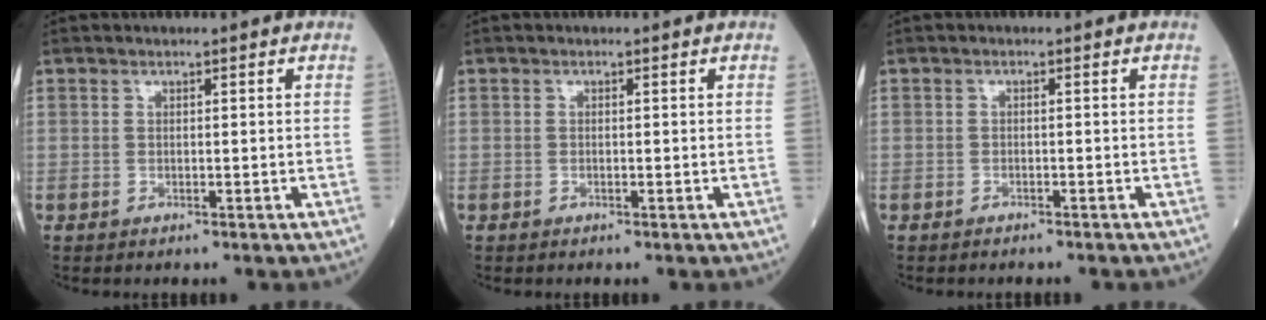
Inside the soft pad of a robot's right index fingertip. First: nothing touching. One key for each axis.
{"total": 0.0}
{"total": 2.4, "fx": -2.0, "fy": 0.8, "fz": 1.1, "tx": -0.024, "ty": -0.006, "tz": -0.020}